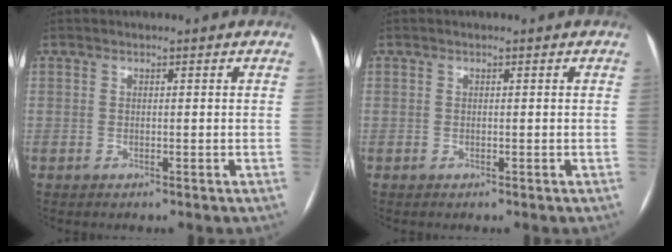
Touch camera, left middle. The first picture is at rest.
{"total": 0.0}